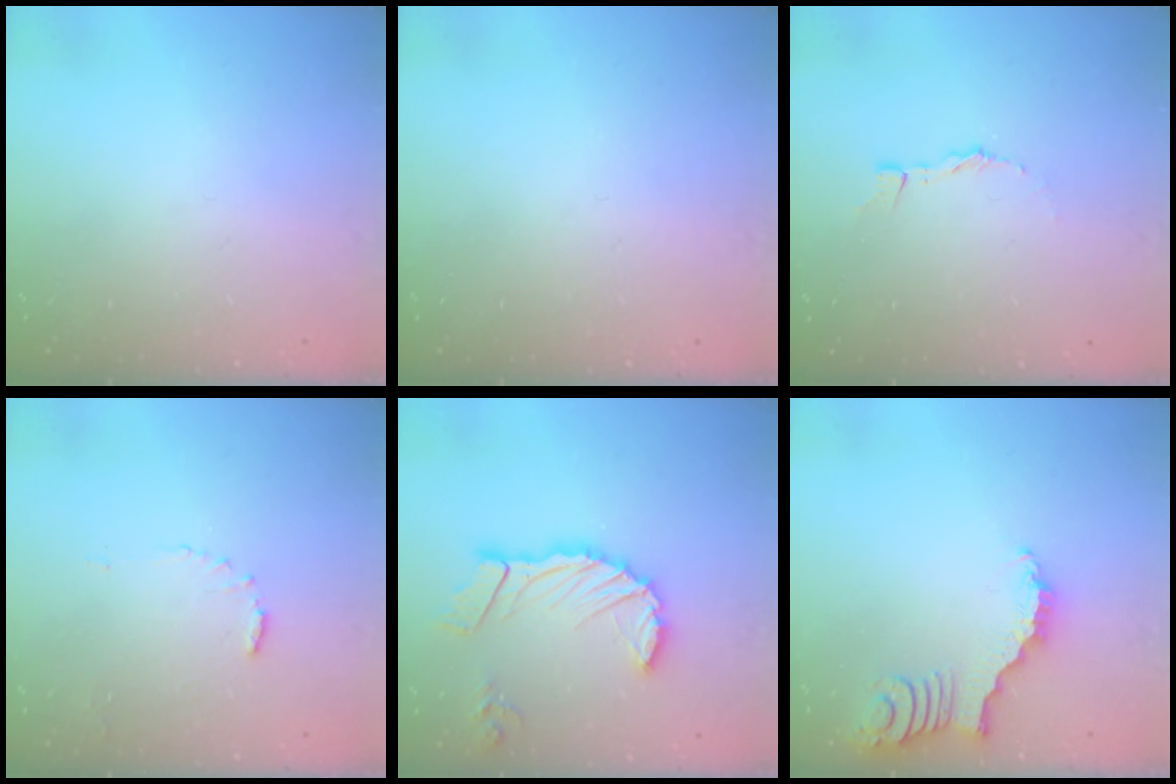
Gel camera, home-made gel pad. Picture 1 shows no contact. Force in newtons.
{"total": 0.0}
{"total": 2.5, "press": 2.5, "slide": 0.2}
{"total": 6.7, "press": 6.7, "slide": 0.5}
{"total": 13.9, "press": 13.8, "slide": 1.6}
{"total": 2.8, "press": 2.8, "slide": 0.4}